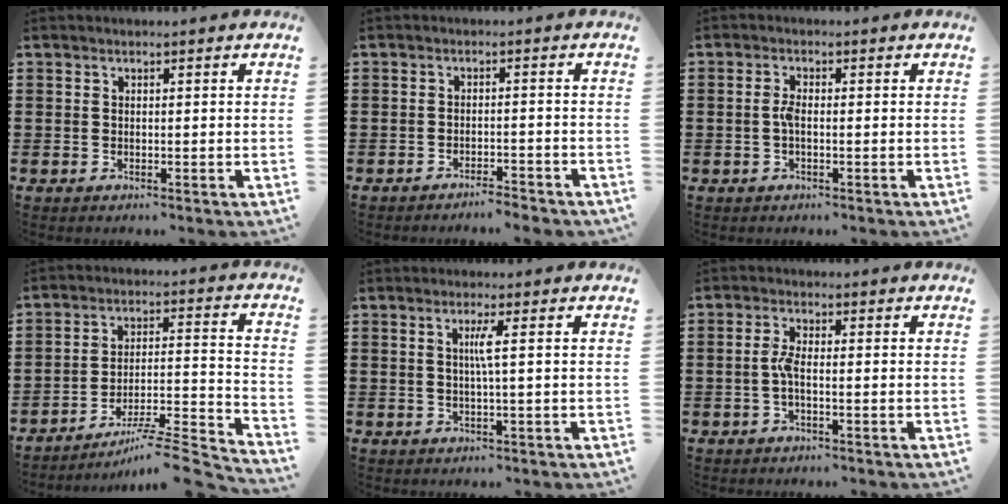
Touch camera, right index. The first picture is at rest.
{"total": 2.4, "force": [-2.4, 0.0, 0.5], "torque": [-0.012, -0.001, -0.050]}
{"total": 2.1, "force": [-0.4, 0.5, 2.0], "torque": [-0.046, -0.001, -0.011]}
{"total": 7.3, "force": [-6.4, 0.3, 3.6], "torque": [-0.051, -0.004, -0.126]}
{"total": 2.5, "force": [0.3, -0.5, 2.5], "torque": [-0.048, -0.004, 0.000]}
{"total": 2.4, "force": [-0.6, 0.5, 2.3], "torque": [-0.059, -0.003, -0.016]}